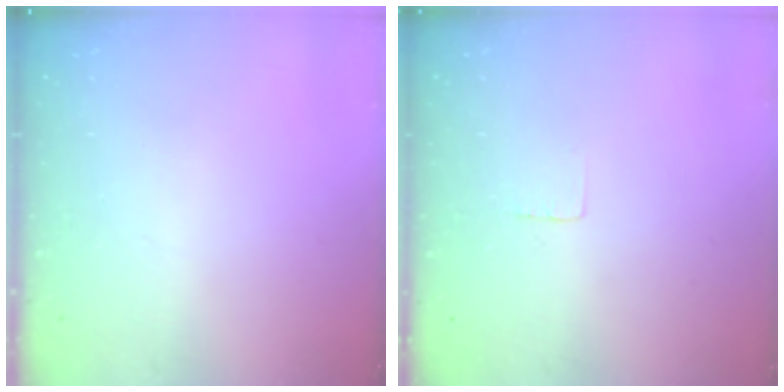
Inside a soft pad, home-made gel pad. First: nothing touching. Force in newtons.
{"total": 2.3, "press": 2.3, "slide": 0.1}